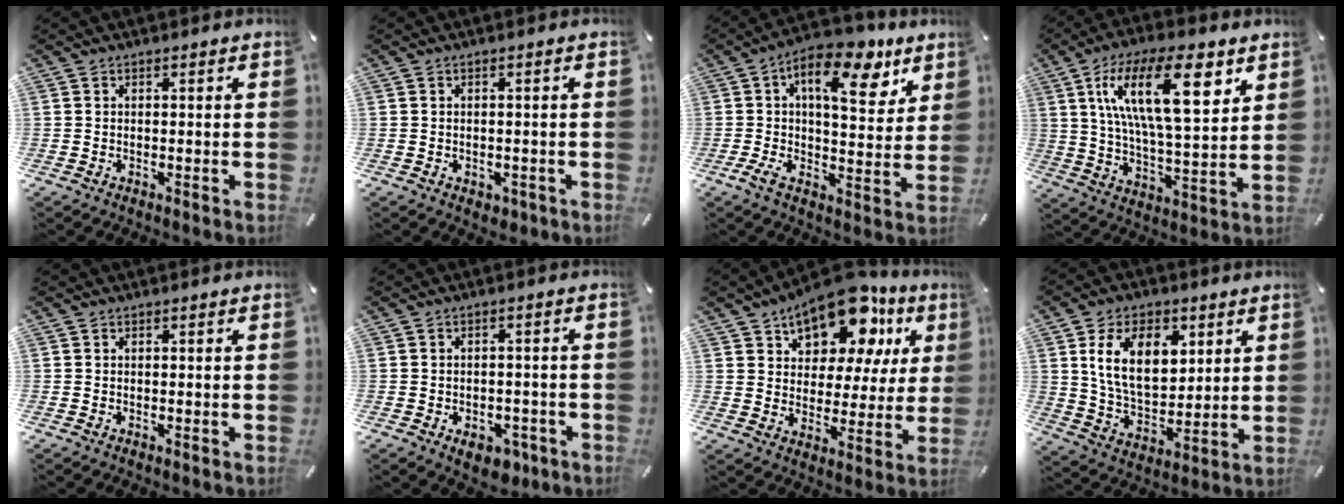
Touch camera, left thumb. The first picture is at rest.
{"total": 1.7, "force": [-0.7, 1.3, 0.7], "torque": [-0.012, 0.003, -0.013]}
{"total": 16.8, "force": [7.9, 8.1, 12.4], "torque": [-0.180, -0.046, 0.130]}
{"total": 21.0, "force": [9.2, 8.3, 17.0], "torque": [-0.308, -0.020, 0.141]}
{"total": 0.0}
{"total": 5.6, "force": [-2.6, 3.6, 3.4], "torque": [-0.054, 0.015, -0.042]}
{"total": 16.2, "force": [11.6, 8.4, 7.6], "torque": [-0.122, -0.082, 0.202]}
{"total": 14.9, "force": [5.8, 9.5, 9.9], "torque": [-0.169, -0.004, 0.104]}